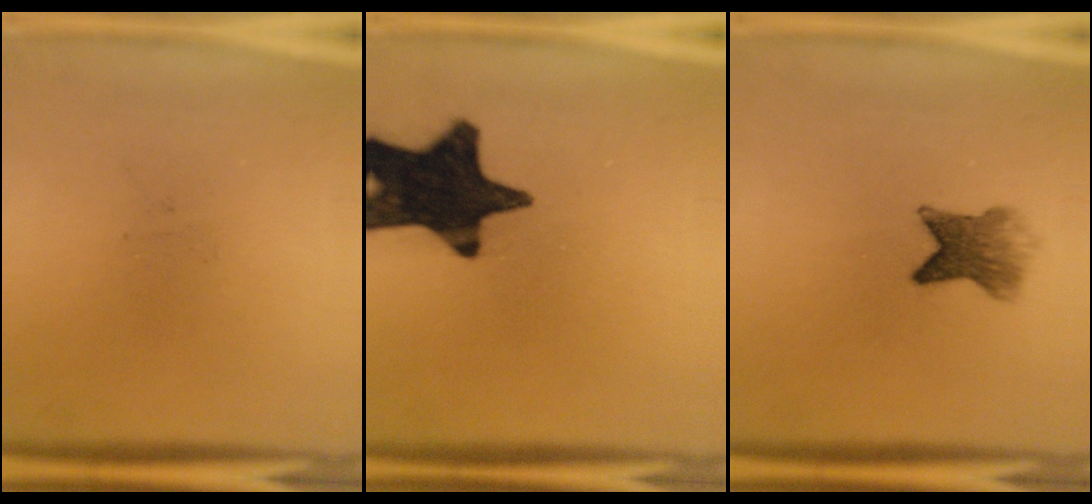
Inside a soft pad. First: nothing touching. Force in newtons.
{"total": 19.2}
{"total": 4.8}